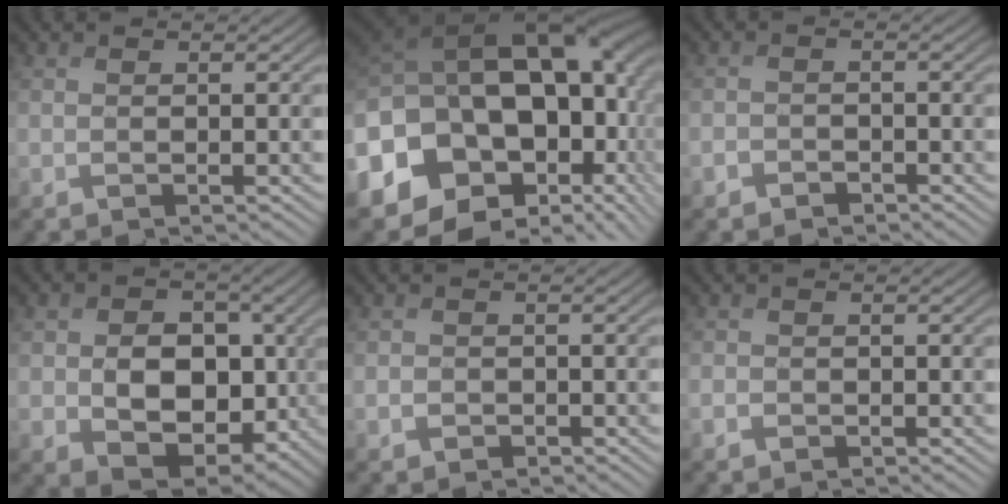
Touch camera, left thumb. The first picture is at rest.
{"total": 21.1, "force": [-3.4, 15.1, 14.3], "torque": [-0.283, -0.051, -0.045]}
{"total": 1.6, "force": [-1.2, 0.9, 0.3], "torque": [-0.003, 0.002, -0.028]}
{"total": 10.8, "force": [-1.2, 8.1, 7.0], "torque": [-0.118, -0.018, -0.019]}
{"total": 1.3, "force": [-0.5, 1.1, 0.3], "torque": [-0.001, -0.003, -0.014]}
{"total": 1.2, "force": [-0.6, 0.9, 0.4], "torque": [-0.008, -0.002, -0.016]}